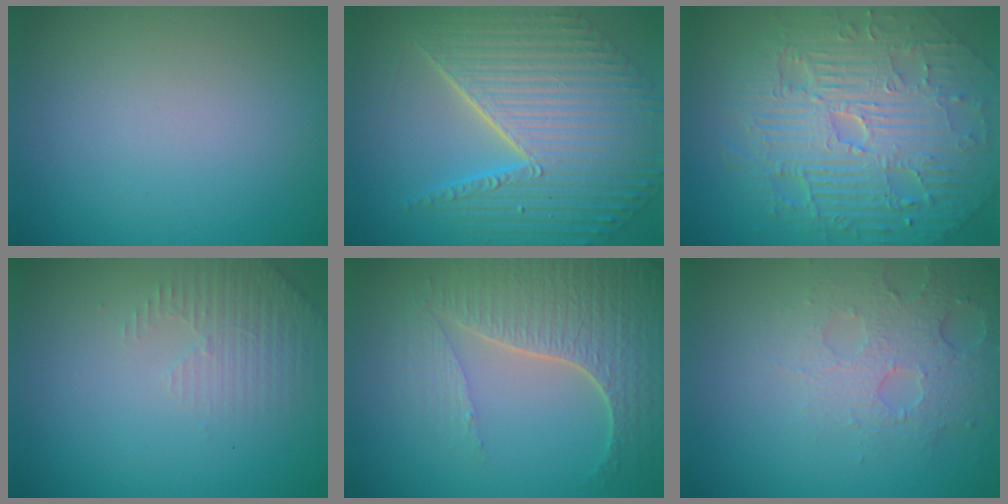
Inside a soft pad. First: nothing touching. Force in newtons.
{"total": 11.0, "press": 7.3, "slide": 8.2}
{"total": 11.1, "press": 7.1, "slide": 8.5}
{"total": 2.3, "press": 2.2, "slide": 0.6}
{"total": 5.8, "press": 4.8, "slide": 3.2}
{"total": 3.7, "press": 3.4, "slide": 1.5}